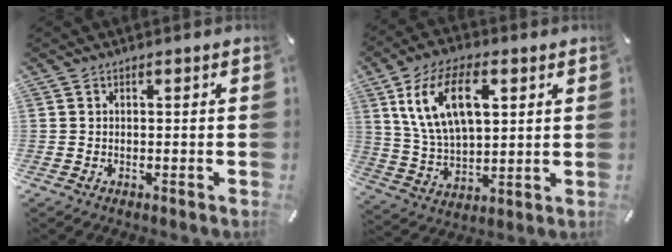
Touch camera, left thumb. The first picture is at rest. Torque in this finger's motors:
{"motor_torque": [0.81, 0.81, 1.66, -1.11, 0.56]}